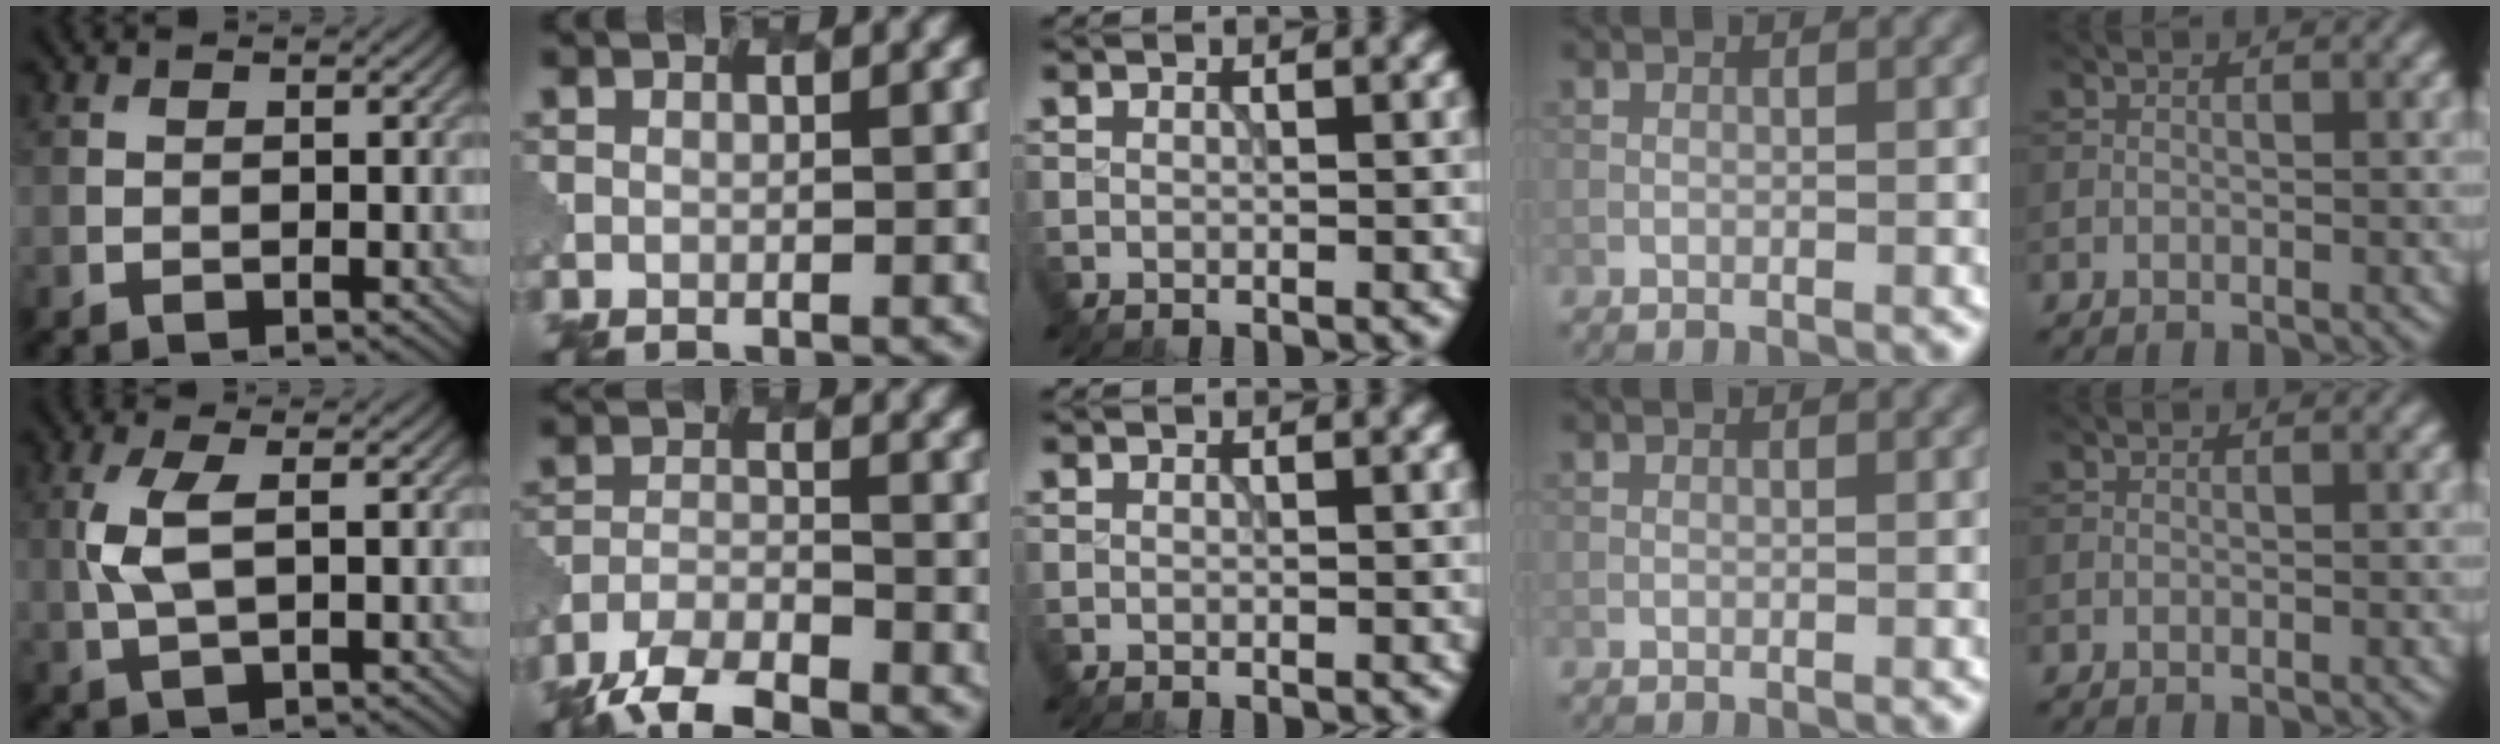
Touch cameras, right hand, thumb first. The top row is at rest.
{"thumb": {"total": 4.6, "force": [0.5, 1.5, 4.3], "torque": [-0.113, 0.005, 0.009]}, "index": {"total": 5.8, "force": [-4.9, 1.8, 2.6], "torque": [-0.048, -0.013, -0.098]}}